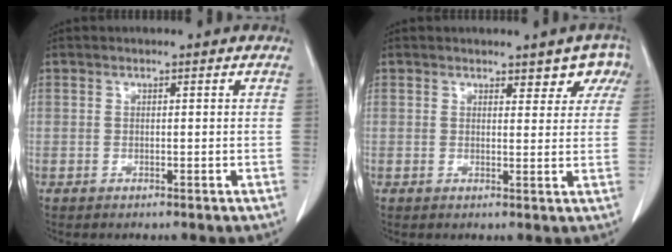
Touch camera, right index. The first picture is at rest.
{"total": 4.6, "force": [3.3, 2.4, 2.0], "torque": [0.000, 0.001, 0.031]}